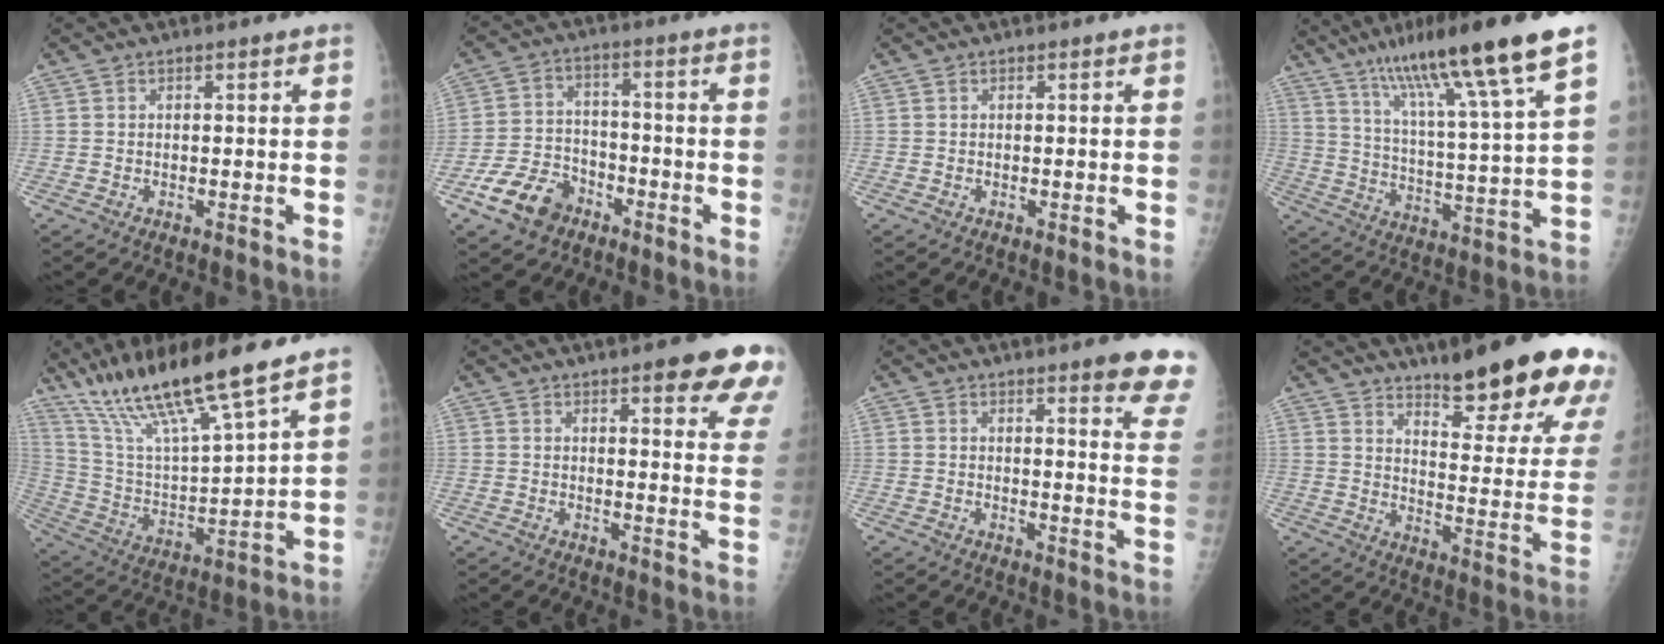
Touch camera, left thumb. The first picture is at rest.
{"total": 9.7, "force": [-5.7, 6.7, 4.1], "torque": [-0.061, 0.032, -0.103]}
{"total": 0.0}
{"total": 19.9, "force": [12.6, 1.2, 15.4], "torque": [-0.245, -0.039, 0.207]}
{"total": 19.5, "force": [14.5, 1.7, 13.0], "torque": [-0.224, -0.063, 0.276]}
{"total": 14.1, "force": [9.0, 3.4, 10.3], "torque": [-0.092, -0.041, 0.094]}
{"total": 11.3, "force": [8.1, 2.0, 7.7], "torque": [-0.062, -0.040, 0.077]}
{"total": 22.7, "force": [15.5, 5.0, 15.8], "torque": [-0.178, -0.090, 0.214]}